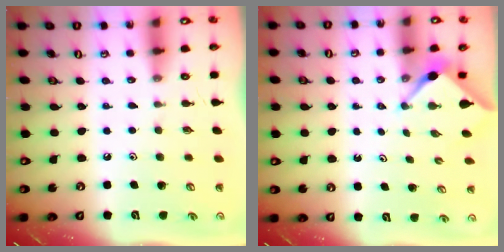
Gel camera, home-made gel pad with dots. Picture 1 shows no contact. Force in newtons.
{"total": 2.9, "press": 2.9, "slide": 0.4}